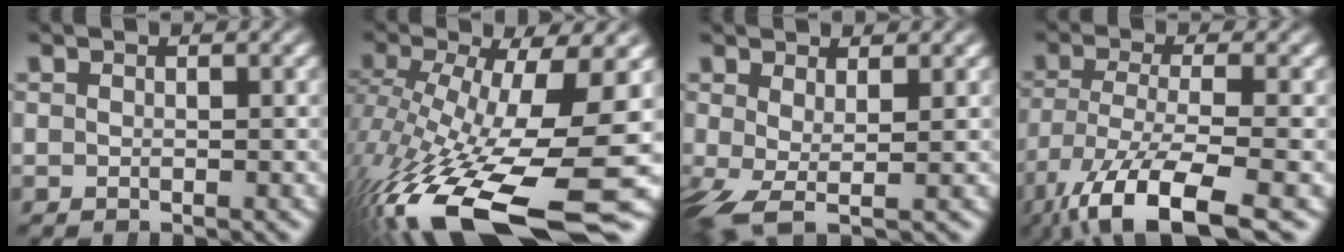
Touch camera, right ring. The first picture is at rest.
{"total": 14.2, "force": [-6.4, 5.4, 11.5], "torque": [-0.210, -0.057, -0.065]}
{"total": 4.2, "force": [-2.1, 1.7, 3.2], "torque": [-0.084, -0.039, -0.011]}
{"total": 9.1, "force": [-4.4, 4.1, 6.8], "torque": [-0.144, -0.055, -0.040]}